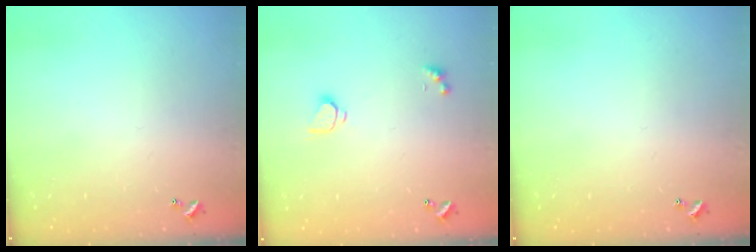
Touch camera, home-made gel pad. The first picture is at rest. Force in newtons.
{"total": 1.6, "press": 1.5, "slide": 0.5}
{"total": 0.0}